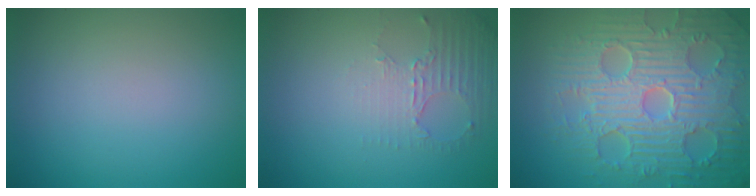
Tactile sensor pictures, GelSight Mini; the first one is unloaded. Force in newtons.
{"total": 2.7, "press": 1.9, "slide": 1.9}
{"total": 9.2, "press": 6.8, "slide": 6.2}